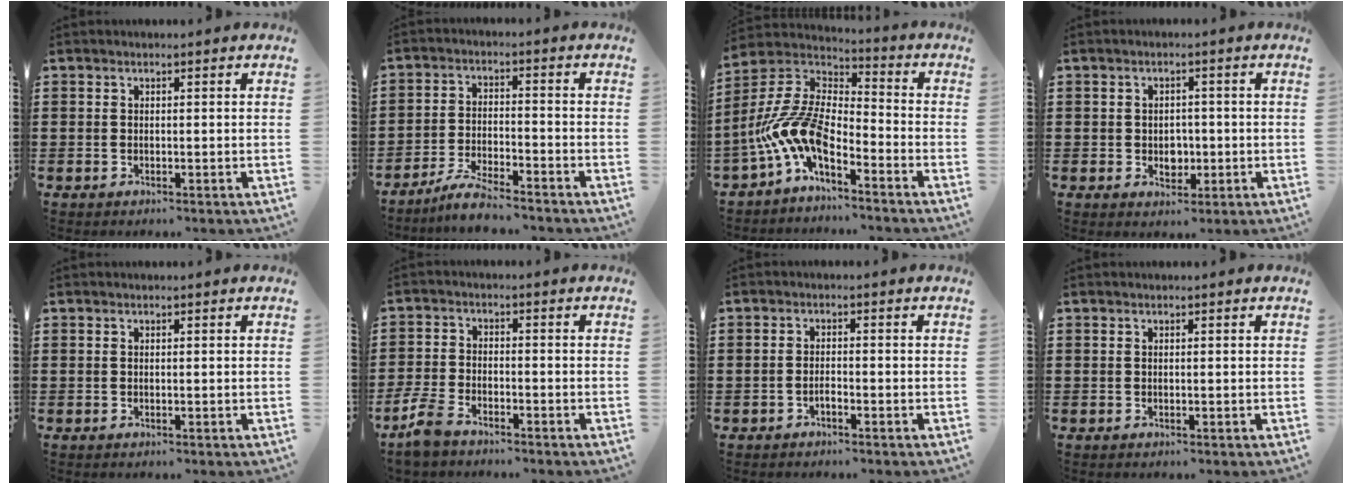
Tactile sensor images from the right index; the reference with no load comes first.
{"total": 5.0, "force": [-4.7, 0.0, 1.8], "torque": [-0.047, -0.005, -0.092]}
{"total": 10.6, "force": [-6.0, 4.4, 7.6], "torque": [-0.203, -0.019, -0.133]}
{"total": 3.4, "force": [-0.5, 2.8, 2.0], "torque": [-0.029, -0.003, -0.015]}
{"total": 0.0}
{"total": 4.5, "force": [-3.6, 1.4, 2.3], "torque": [-0.068, -0.004, -0.076]}
{"total": 1.3, "force": [-1.0, 0.3, 0.8], "torque": [-0.018, -0.005, -0.016]}
{"total": 0.0}